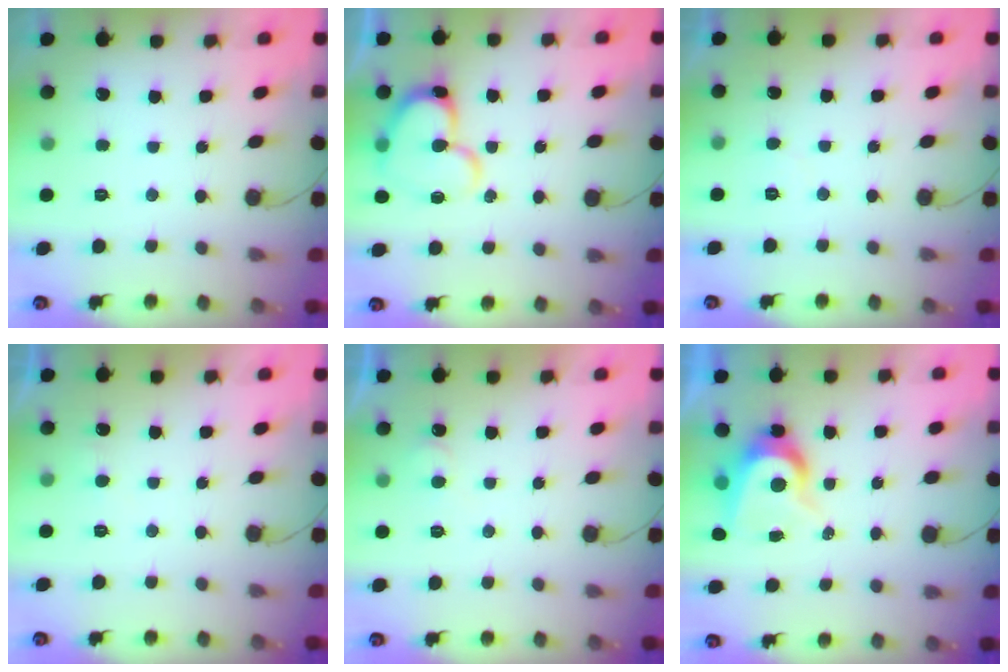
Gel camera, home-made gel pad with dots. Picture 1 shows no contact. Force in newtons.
{"total": 14.0, "press": 13.9, "slide": 1.2}
{"total": 2.3, "press": 2.3, "slide": 0.2}
{"total": 3.0, "press": 2.9, "slide": 0.4}
{"total": 3.8, "press": 3.8, "slide": 0.4}
{"total": 7.8, "press": 7.8, "slide": 0.3}